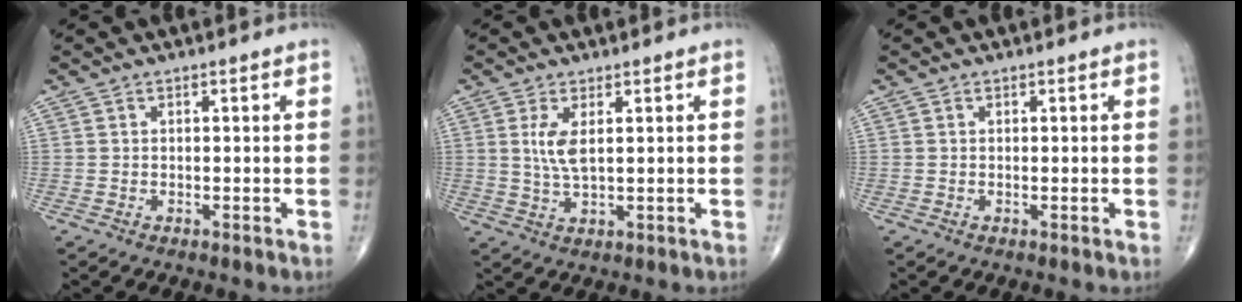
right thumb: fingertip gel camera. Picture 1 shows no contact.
{"total": 4.5, "force": [1.2, 1.5, 4.0], "torque": [-0.087, -0.010, 0.029]}
{"total": 0.0}